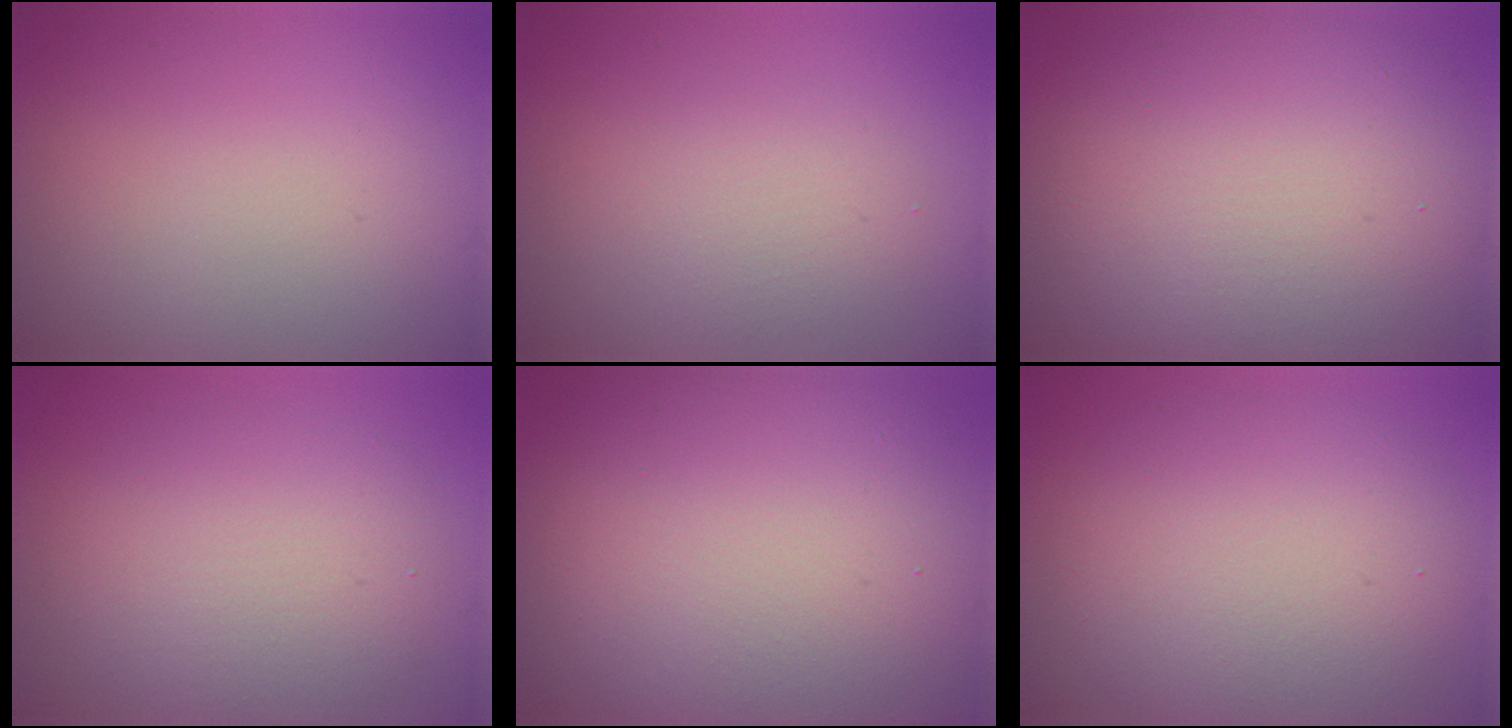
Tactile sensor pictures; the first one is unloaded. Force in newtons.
{"total": 2.4, "press": 2.4, "slide": 0.2}
{"total": 12.6, "press": 12.6, "slide": 0.8}
{"total": 5.4, "press": 5.4, "slide": 0.1}
{"total": 17.3, "press": 17.3, "slide": 1.1}
{"total": 7.7, "press": 7.7, "slide": 0.4}